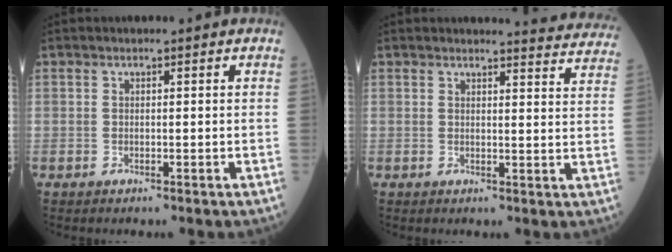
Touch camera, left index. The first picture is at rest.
{"total": 9.9, "force": [9.8, 0.4, 1.1], "torque": [0.010, -0.057, 0.080]}